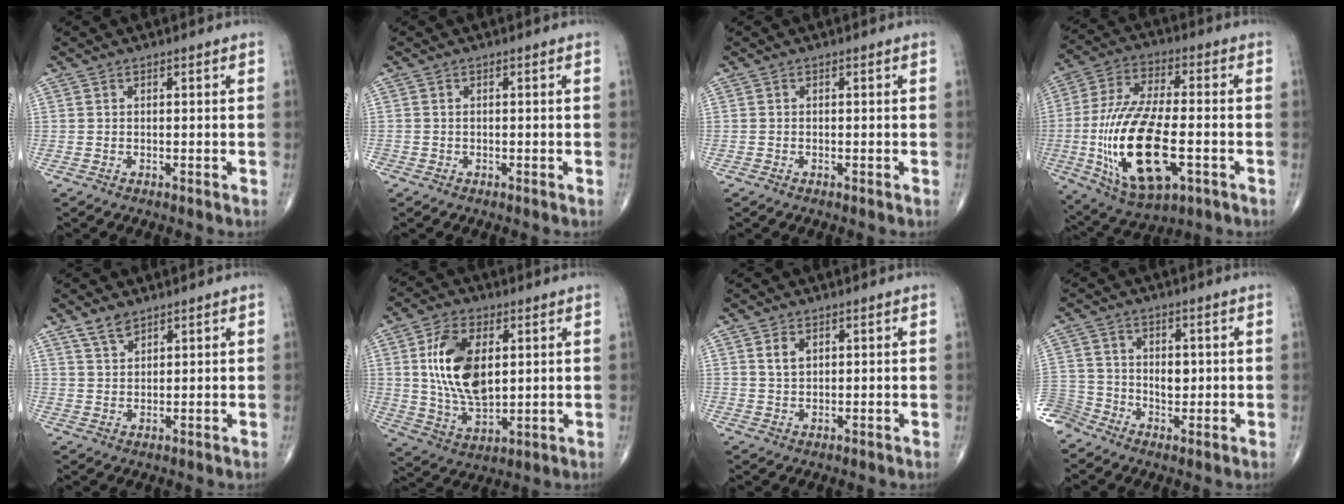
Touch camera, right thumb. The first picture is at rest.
{"total": 0.6, "force": [-0.3, 0.5, 0.1], "torque": [0.002, 0.003, -0.010]}
{"total": 0.0}
{"total": 21.6, "force": [-4.8, 9.3, 18.9], "torque": [-0.385, 0.010, -0.070]}
{"total": 3.6, "force": [2.8, 1.7, 1.5], "torque": [-0.022, -0.014, 0.057]}
{"total": 15.2, "force": [3.1, 8.5, 12.3], "torque": [-0.216, -0.015, 0.063]}
{"total": 2.8, "force": [1.2, 1.8, 1.8], "torque": [-0.027, -0.006, 0.024]}
{"total": 7.3, "force": [-2.4, 6.1, 3.1], "torque": [-0.044, 0.017, -0.049]}